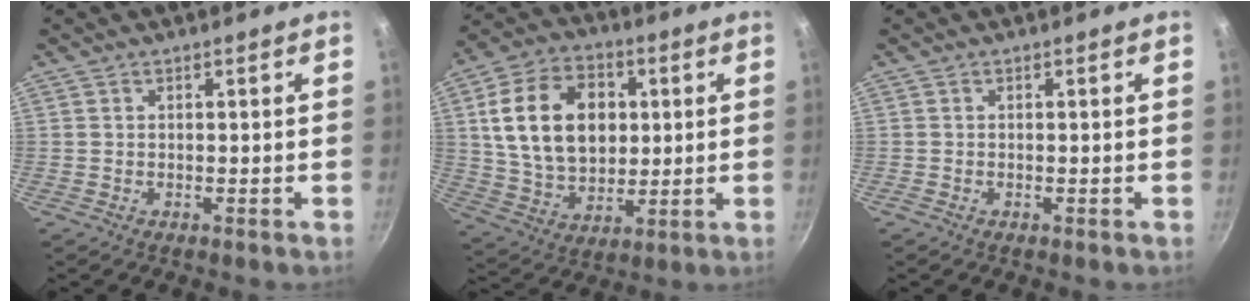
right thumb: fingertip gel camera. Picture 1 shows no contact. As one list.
[{"total": 19.3, "force": [3.5, 13.7, 13.1], "torque": [-0.210, 0.001, 0.063]}, {"total": 0.0}]